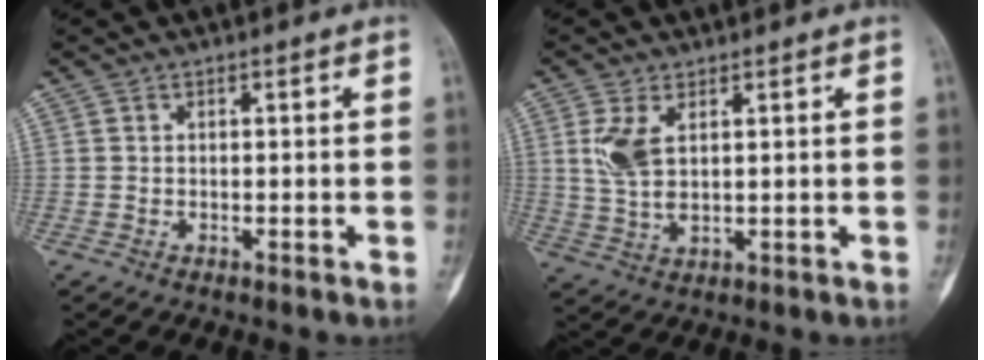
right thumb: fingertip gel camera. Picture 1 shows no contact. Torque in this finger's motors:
{"motor_torque": [0.27, 0.32, 0.02, 0.02, 0.08]}